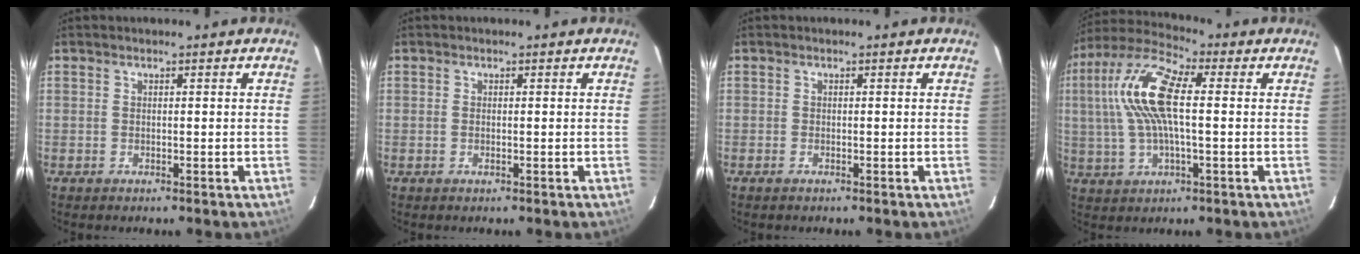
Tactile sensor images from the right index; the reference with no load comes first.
{"total": 0.5, "force": [-0.1, 0.2, 0.4], "torque": [-0.009, 0.001, -0.002]}
{"total": 0.5, "force": [-0.4, 0.2, 0.3], "torque": [-0.008, -0.001, -0.009]}
{"total": 13.9, "force": [1.7, 4.9, 12.9], "torque": [-0.262, 0.019, 0.025]}